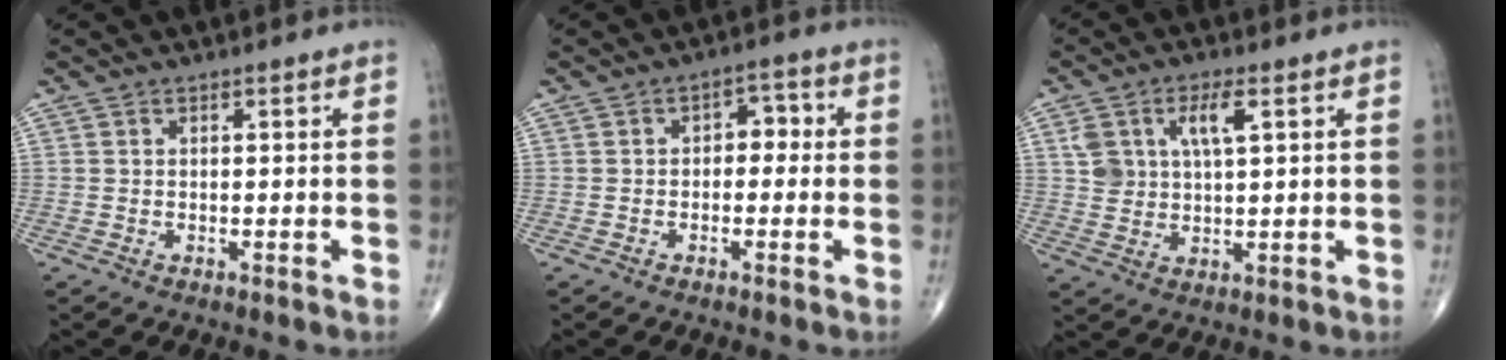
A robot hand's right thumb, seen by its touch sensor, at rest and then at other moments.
{"total": 3.7, "force": [-0.2, 2.5, 2.7], "torque": [-0.013, 0.017, -0.013]}
{"total": 7.3, "force": [2.8, 3.5, 5.8], "torque": [-0.104, -0.003, 0.057]}